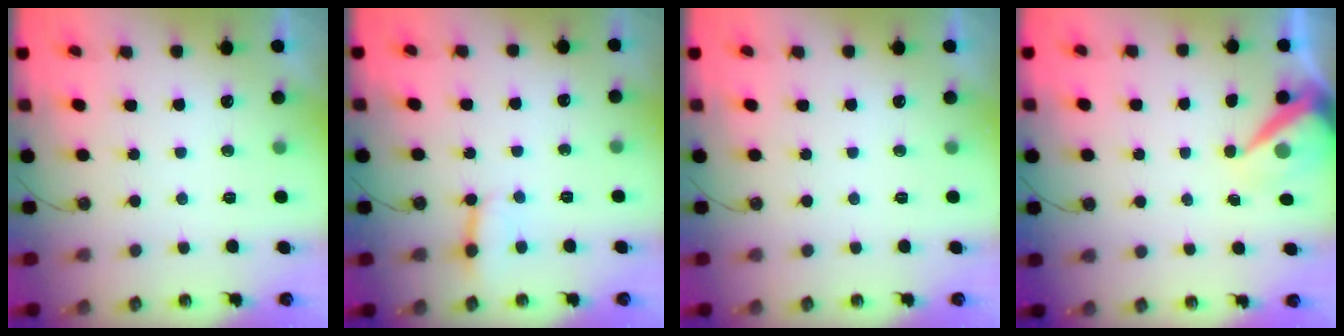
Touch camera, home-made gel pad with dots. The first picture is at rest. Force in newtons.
{"total": 3.1, "press": 3.0, "slide": 0.5}
{"total": 0.0}
{"total": 8.5, "press": 8.5, "slide": 0.8}